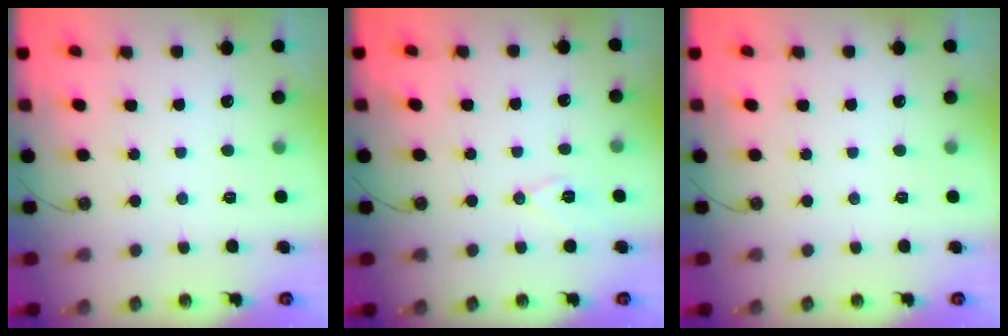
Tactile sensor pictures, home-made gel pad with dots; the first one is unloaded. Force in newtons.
{"total": 7.3, "press": 6.1, "slide": 4.0}
{"total": 0.0}